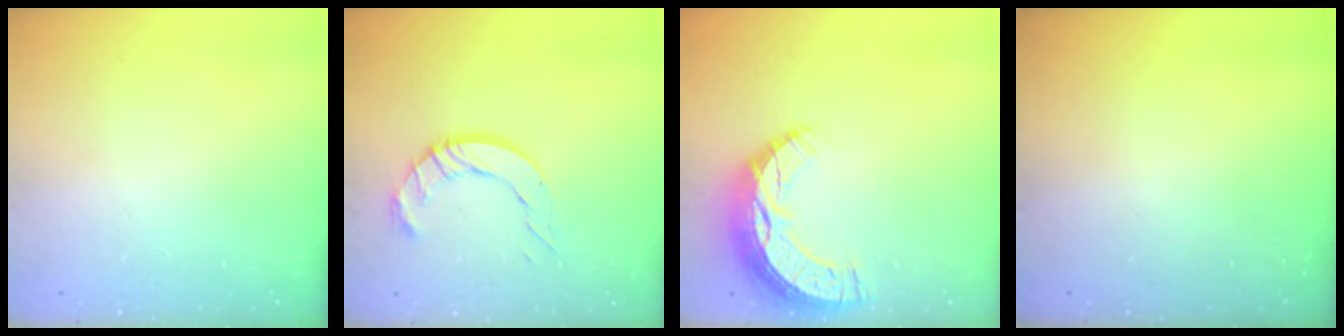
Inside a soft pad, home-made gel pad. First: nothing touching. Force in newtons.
{"total": 9.7, "press": 9.6, "slide": 0.9}
{"total": 12.3, "press": 12.2, "slide": 0.9}
{"total": 0.0}